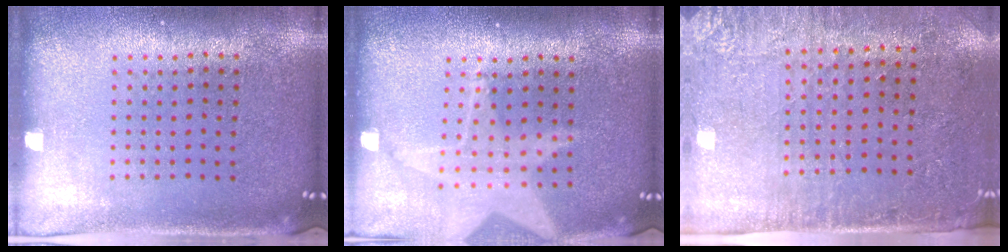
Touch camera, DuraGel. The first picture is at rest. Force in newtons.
{"total": 1.8, "press": 1.5, "slide": 1.1}
{"total": 2.9, "press": 2.5, "slide": 1.5}